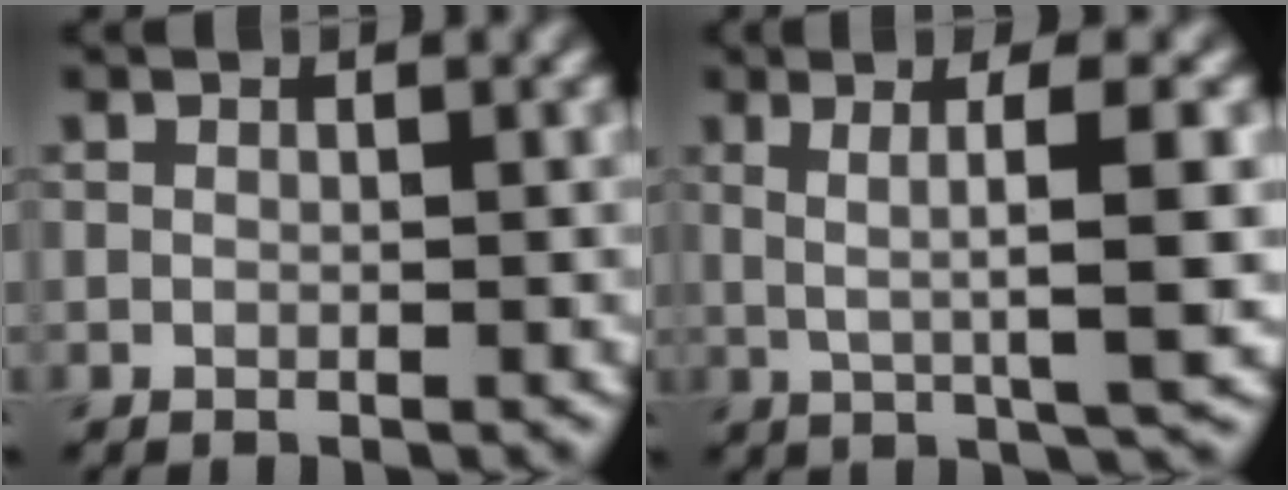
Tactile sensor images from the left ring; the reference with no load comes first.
{"total": 5.8, "force": [0.8, 1.0, 5.7], "torque": [-0.093, 0.007, 0.015]}